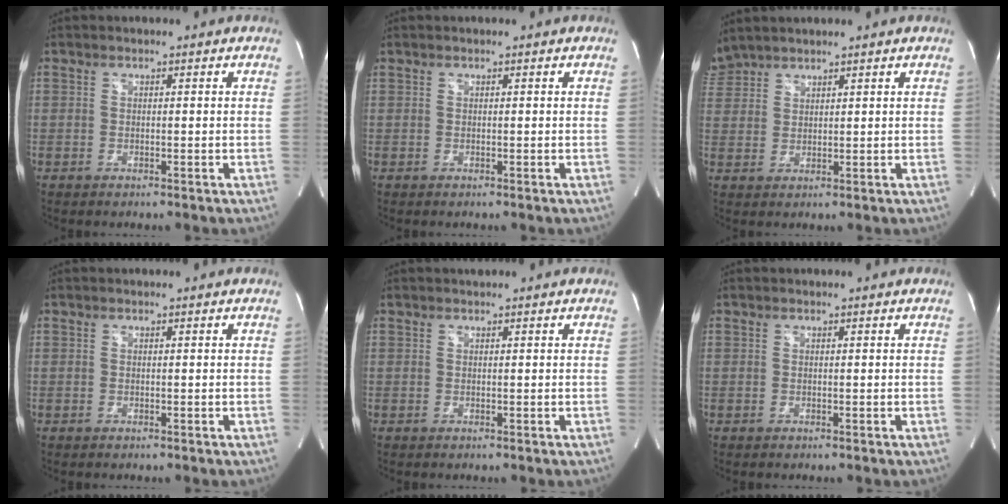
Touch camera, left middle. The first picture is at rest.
{"total": 0.0}
{"total": 3.8, "force": [3.7, 0.8, 0.3], "torque": [-0.014, 0.025, 0.077]}
{"total": 0.0}
{"total": 0.7, "force": [0.7, 0.1, 0.2], "torque": [-0.016, 0.011, 0.015]}
{"total": 0.0}